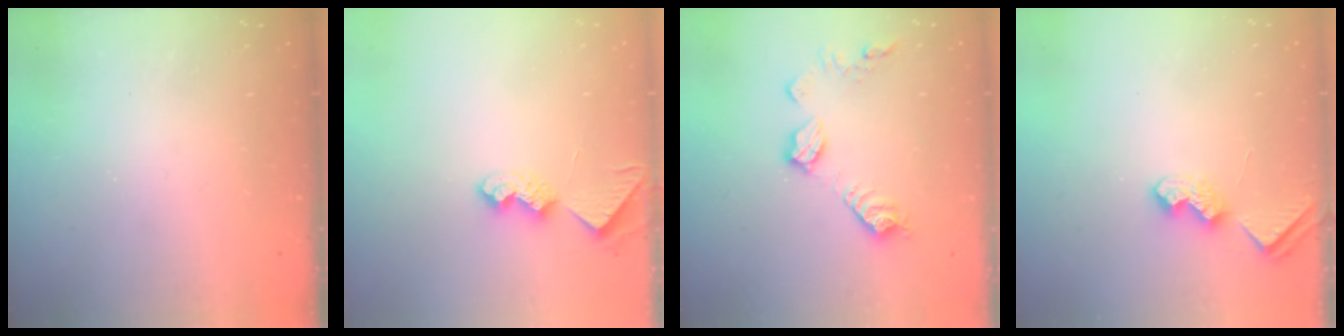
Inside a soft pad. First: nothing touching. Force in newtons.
{"total": 8.4, "press": 8.4, "slide": 0.4}
{"total": 11.4, "press": 11.4, "slide": 0.4}
{"total": 6.1, "press": 6.0, "slide": 0.7}